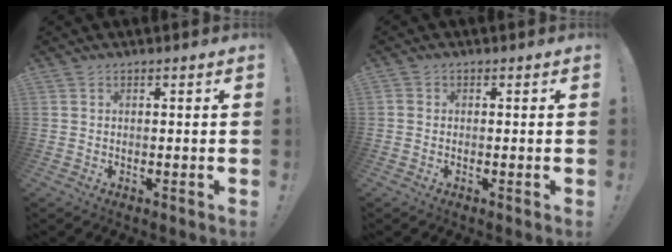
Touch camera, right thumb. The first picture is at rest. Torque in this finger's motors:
{"motor_torque": [0.02, 0.17, -0.04, -0.04, 0.00]}